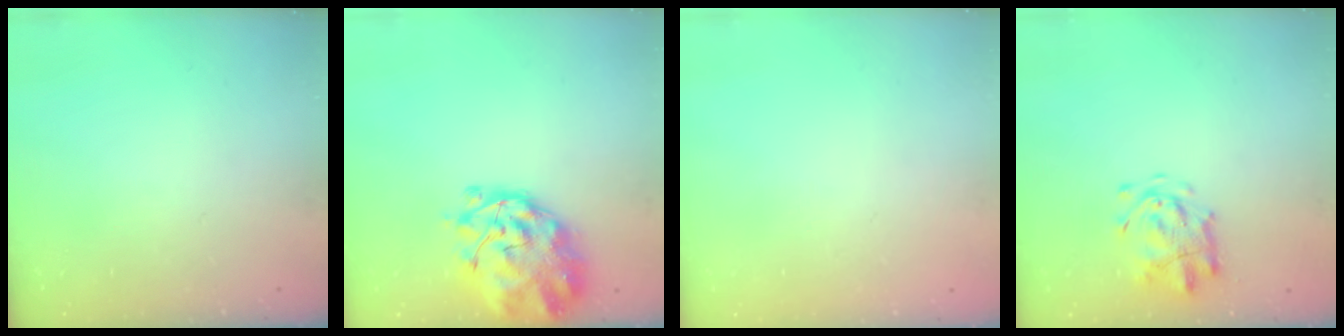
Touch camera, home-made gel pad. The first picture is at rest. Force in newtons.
{"total": 4.4, "press": 4.0, "slide": 1.9}
{"total": 1.8, "press": 1.8, "slide": 0.2}
{"total": 4.6, "press": 4.5, "slide": 1.1}